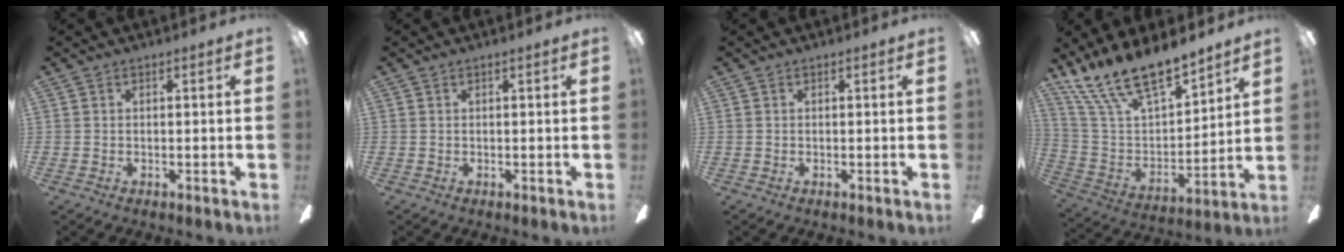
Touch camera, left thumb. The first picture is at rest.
{"total": 0.0}
{"total": 0.0}
{"total": 17.1, "force": [14.8, 4.6, 7.2], "torque": [-0.164, -0.100, 0.270]}